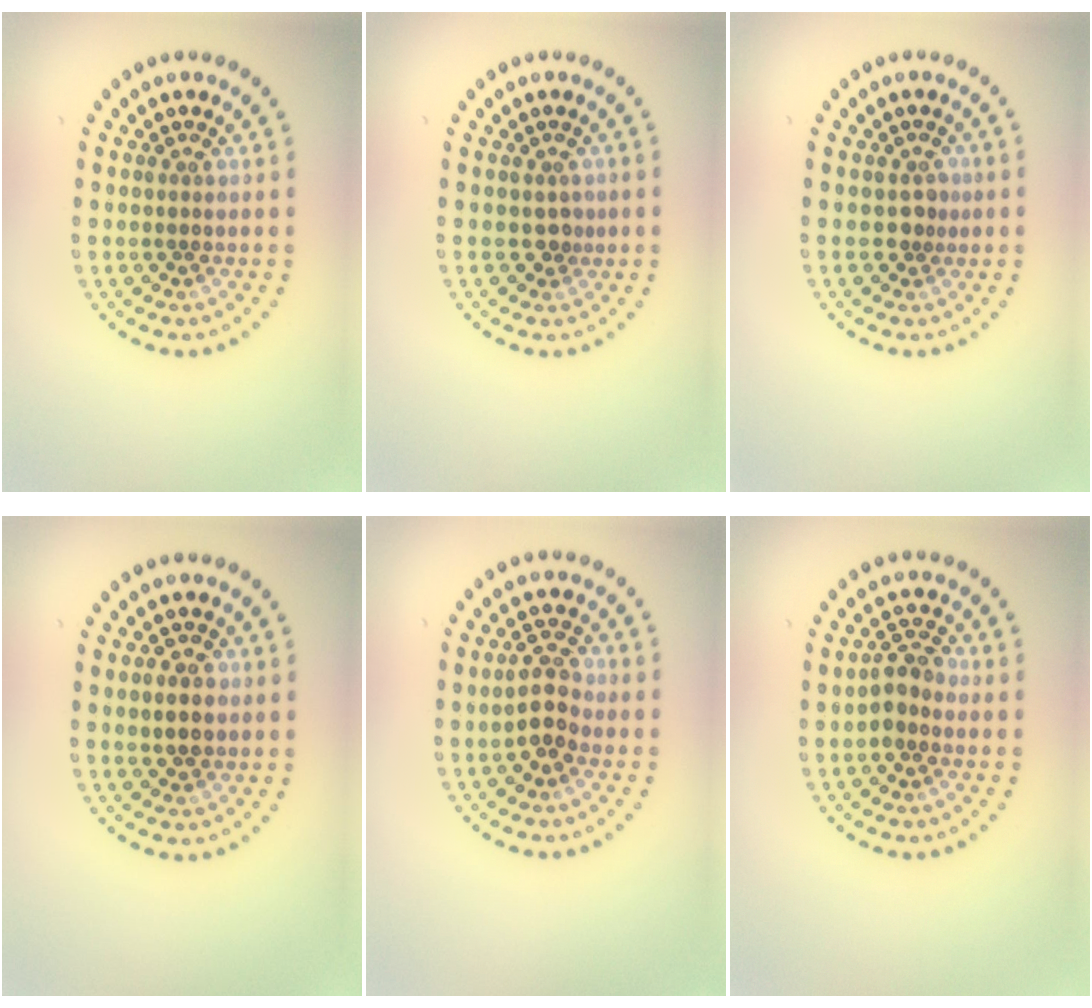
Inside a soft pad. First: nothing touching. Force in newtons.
{"total": 1.0, "press": 0.8, "slide": 0.6}
{"total": 1.5, "press": 1.2, "slide": 0.9}
{"total": 2.0, "press": 2.0, "slide": 0.2}
{"total": 2.6, "press": 2.5, "slide": 0.8}
{"total": 2.4, "press": 2.1, "slide": 1.0}